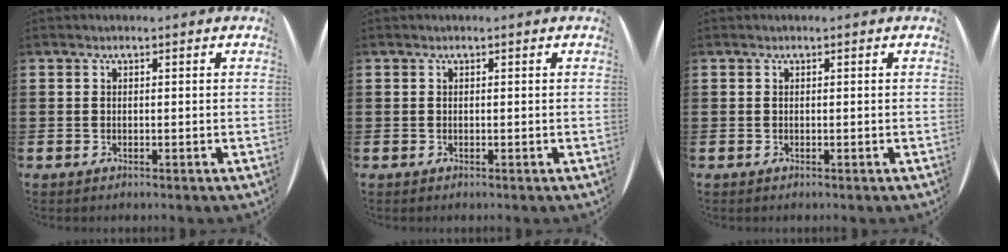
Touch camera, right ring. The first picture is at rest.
{"total": 0.0}
{"total": 0.0}